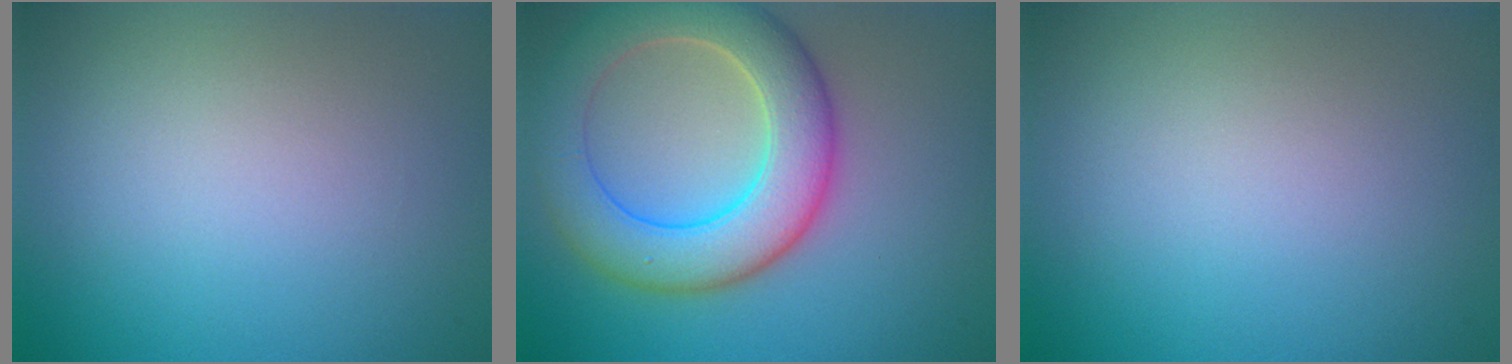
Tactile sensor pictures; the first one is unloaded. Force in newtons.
{"total": 8.1, "press": 8.1, "slide": 0.5}
{"total": 0.0}